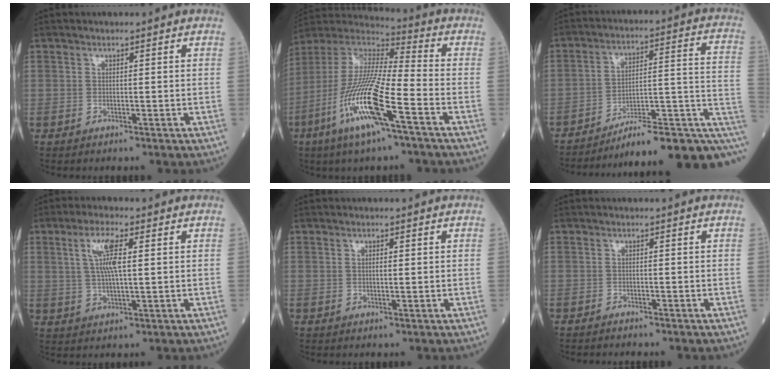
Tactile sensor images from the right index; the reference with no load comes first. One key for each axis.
{"total": 18.0, "fx": -7.6, "fy": 1.6, "fz": 16.3, "tx": -0.349, "ty": -0.030, "tz": -0.152}
{"total": 18.2, "fx": -10.7, "fy": 3.5, "fz": 14.4, "tx": -0.128, "ty": 0.063, "tz": -0.145}
{"total": 6.3, "fx": 1.8, "fy": 1.0, "fz": 6.0, "tx": -0.122, "ty": 0.006, "tz": 0.036}
{"total": 1.1, "fx": 0.2, "fy": 0.3, "fz": 1.1, "tx": -0.023, "ty": 0.002, "tz": 0.002}
{"total": 1.1, "fx": -1.1, "fy": 0.2, "fz": 0.2, "tx": -0.008, "ty": -0.001, "tz": -0.016}